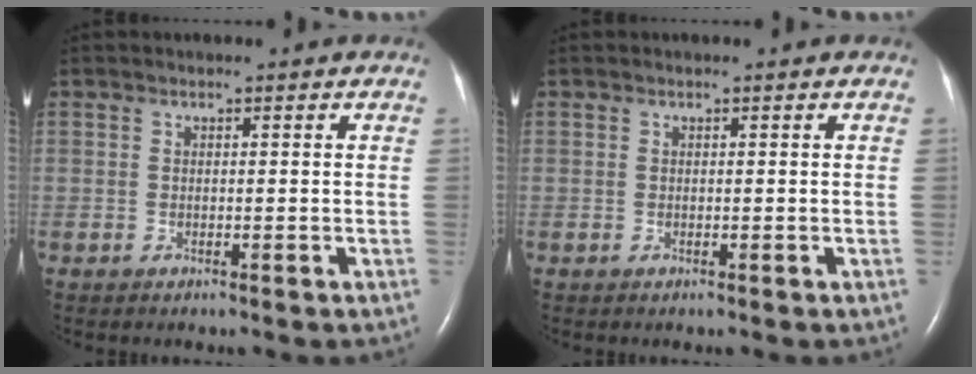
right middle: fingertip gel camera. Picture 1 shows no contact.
{"total": 0.0}